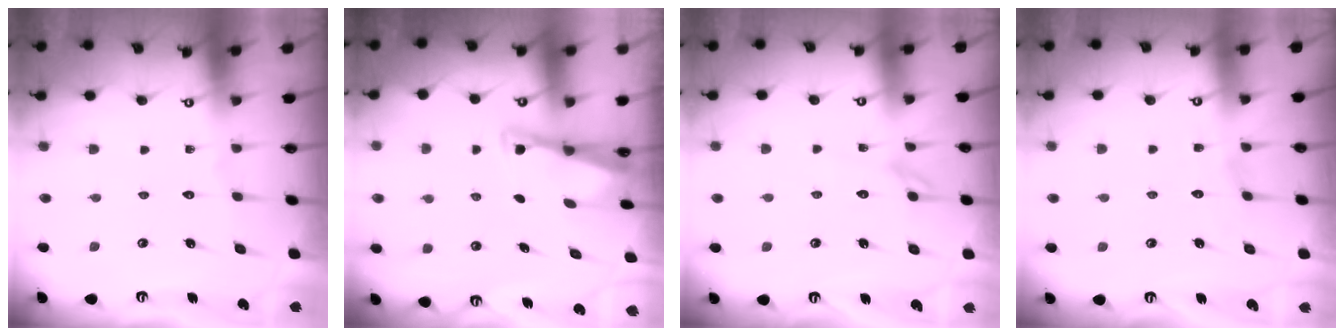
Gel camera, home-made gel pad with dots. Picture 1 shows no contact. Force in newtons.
{"total": 2.6, "press": 2.6, "slide": 0.1}
{"total": 2.5, "press": 2.5, "slide": 0.3}
{"total": 3.3, "press": 3.3, "slide": 0.4}